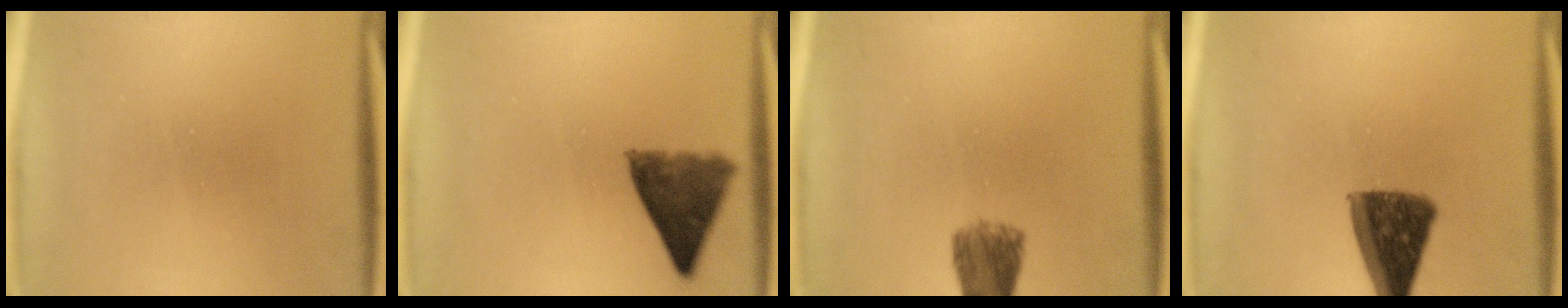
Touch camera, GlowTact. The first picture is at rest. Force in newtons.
{"total": 8.1}
{"total": 5.3}
{"total": 10.9}